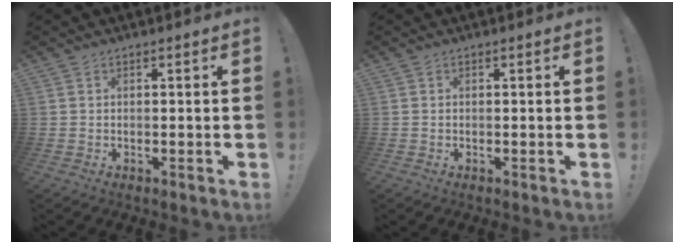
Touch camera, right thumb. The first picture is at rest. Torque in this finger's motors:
{"motor_torque": [0.15, 0.03, 0.12, -0.04, -0.02]}